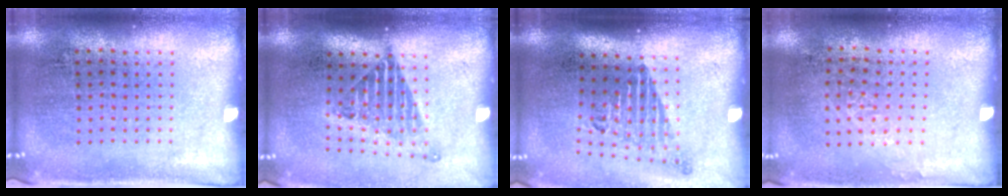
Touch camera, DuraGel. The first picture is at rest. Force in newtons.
{"total": 1.4, "press": 1.1, "slide": 0.9}
{"total": 1.7, "press": 1.2, "slide": 1.2}
{"total": 0.9, "press": 0.7, "slide": 0.5}